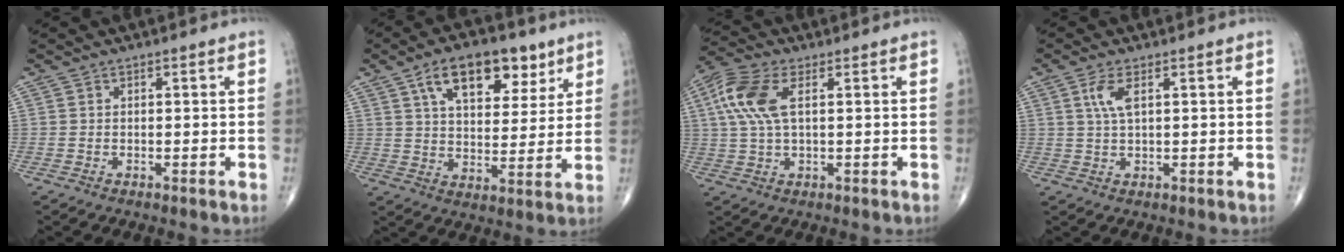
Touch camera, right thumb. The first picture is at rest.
{"total": 14.9, "force": [7.9, 7.8, 10.0], "torque": [-0.119, -0.025, 0.129]}
{"total": 9.6, "force": [2.6, 4.6, 8.1], "torque": [-0.194, 0.016, 0.048]}
{"total": 3.8, "force": [1.3, 1.2, 3.4], "torque": [-0.078, 0.001, 0.030]}